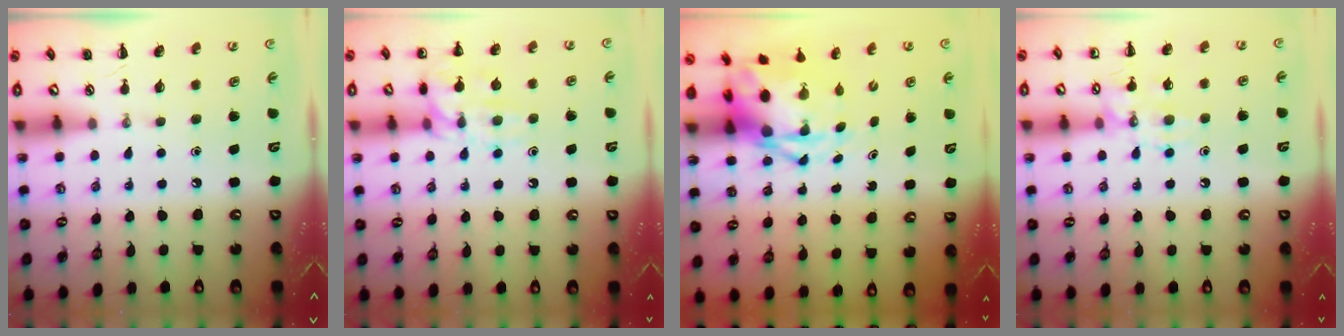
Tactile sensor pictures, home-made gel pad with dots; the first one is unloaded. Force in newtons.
{"total": 13.6, "press": 13.6, "slide": 0.8}
{"total": 5.4, "press": 5.2, "slide": 1.4}
{"total": 11.1, "press": 11.1, "slide": 0.6}